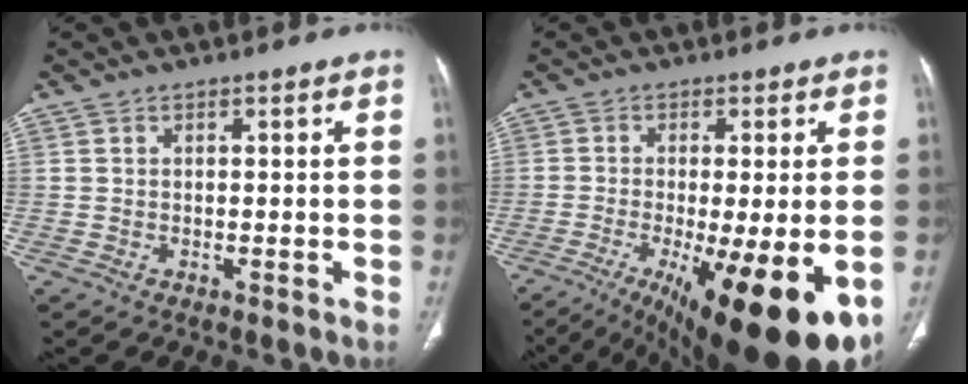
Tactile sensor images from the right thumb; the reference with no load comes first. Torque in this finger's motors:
{"motor_torque": [1.92, 2.80, 0.77, 0.20, 0.56]}